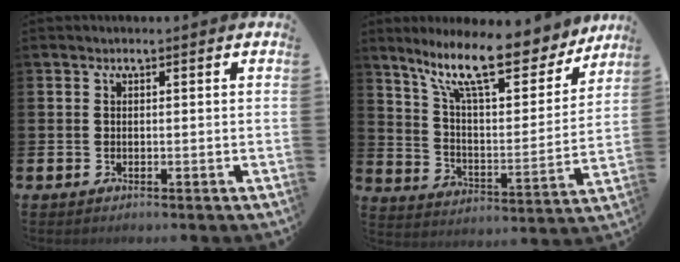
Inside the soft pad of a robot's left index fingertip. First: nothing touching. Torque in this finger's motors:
{"motor_torque": [0.85, -1.29, 1.05, 0.21]}